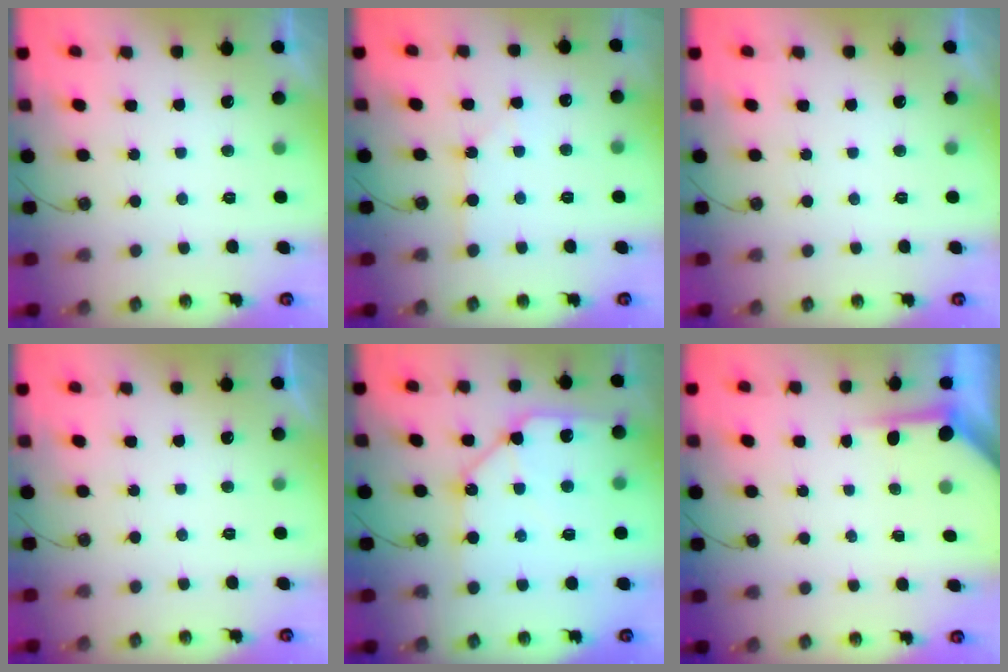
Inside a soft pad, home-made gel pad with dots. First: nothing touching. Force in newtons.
{"total": 1.8, "press": 1.8, "slide": 0.3}
{"total": 0.0}
{"total": 0.0}
{"total": 11.9, "press": 11.8, "slide": 1.6}
{"total": 3.9, "press": 3.9, "slide": 0.3}